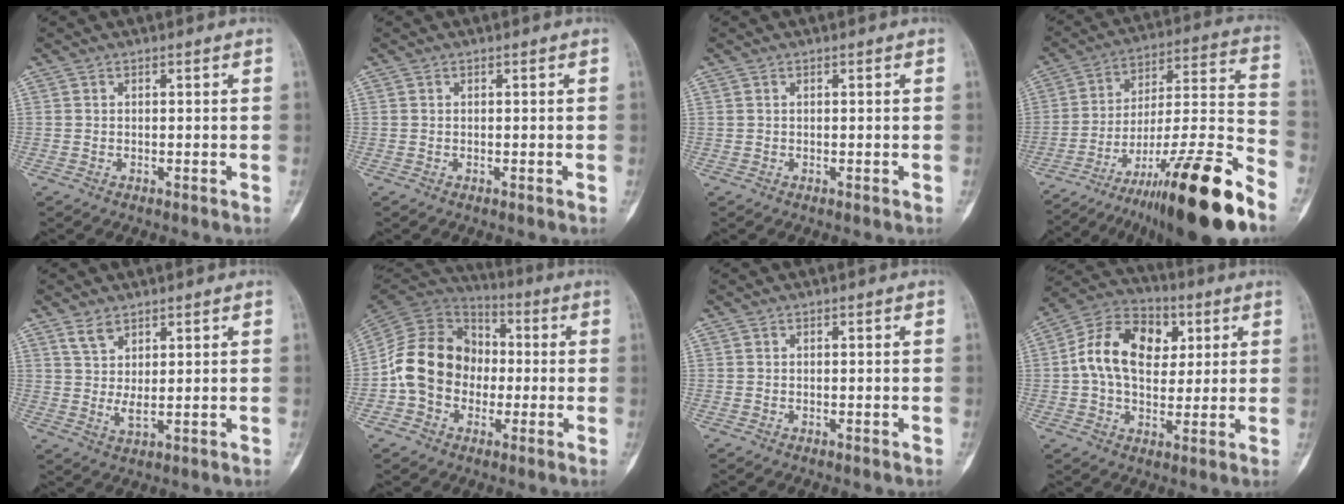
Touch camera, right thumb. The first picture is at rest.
{"total": 0.0}
{"total": 0.0}
{"total": 26.8, "force": [-18.6, 3.5, 19.0], "torque": [-0.256, 0.080, -0.300]}
{"total": 4.3, "force": [2.6, 1.9, 2.9], "torque": [-0.057, -0.017, 0.056]}
{"total": 15.8, "force": [-1.9, 13.0, 8.9], "torque": [-0.133, 0.035, -0.044]}
{"total": 0.0}
{"total": 15.3, "force": [3.0, 10.5, 10.7], "torque": [-0.158, 0.011, 0.041]}